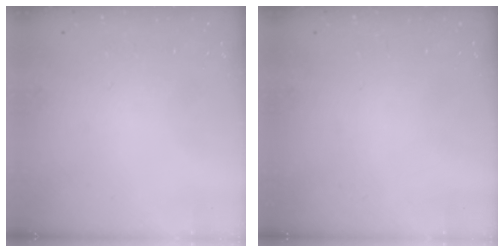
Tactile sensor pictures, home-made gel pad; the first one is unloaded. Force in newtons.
{"total": 0.0}